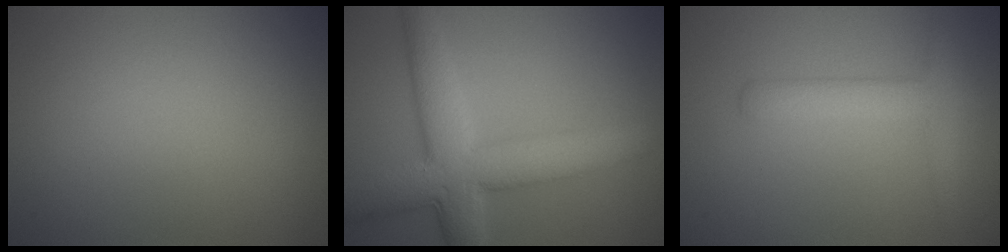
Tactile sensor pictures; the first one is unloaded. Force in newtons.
{"total": 7.5, "press": 7.5, "slide": 0.2}
{"total": 3.0, "press": 3.0, "slide": 0.2}